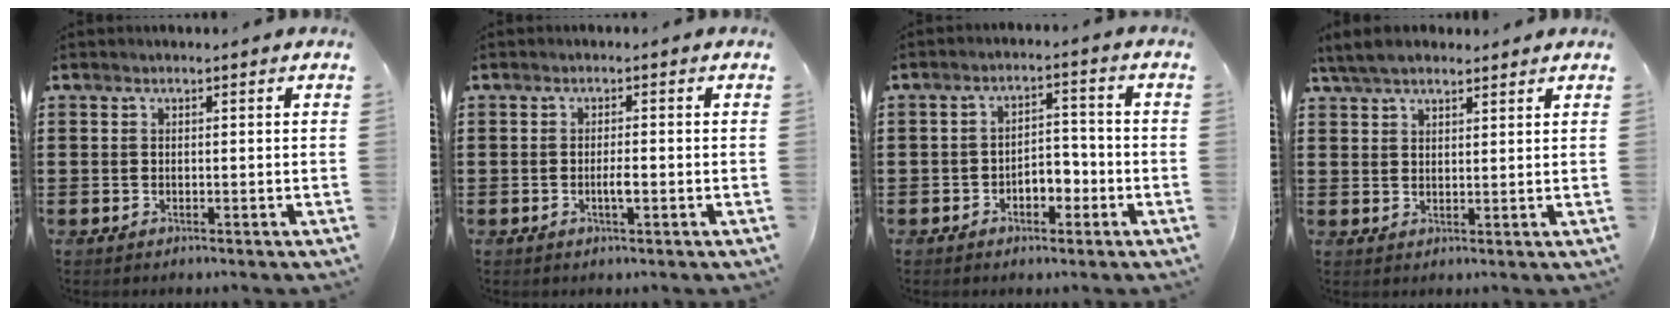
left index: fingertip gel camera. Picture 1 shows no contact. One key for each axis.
{"total": 2.0, "fx": -0.6, "fy": 0.4, "fz": 1.9, "tx": -0.035, "ty": 0.002, "tz": -0.011}
{"total": 3.9, "fx": -2.3, "fy": 2.3, "fz": 2.2, "tx": -0.043, "ty": 0.009, "tz": -0.048}
{"total": 4.5, "fx": 3.9, "fy": 1.4, "fz": 1.8, "tx": -0.047, "ty": 0.000, "tz": 0.073}